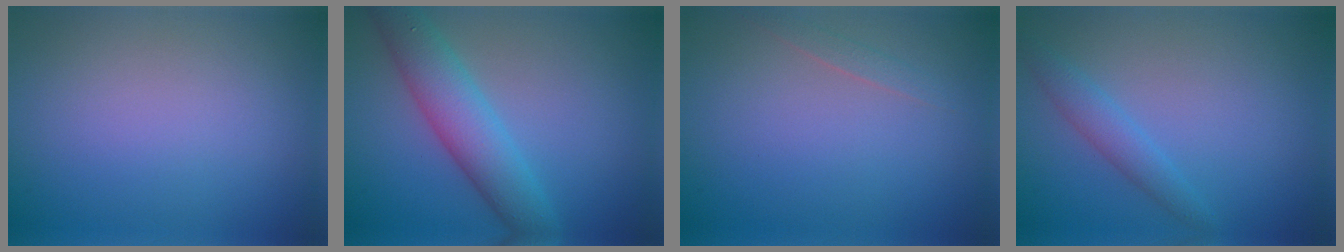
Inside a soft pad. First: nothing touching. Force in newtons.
{"total": 5.4, "press": 5.4, "slide": 0.2}
{"total": 0.8, "press": 0.8, "slide": 0.0}
{"total": 1.9, "press": 1.9, "slide": 0.1}